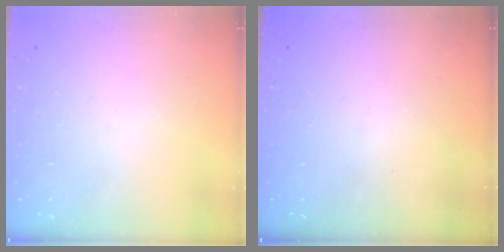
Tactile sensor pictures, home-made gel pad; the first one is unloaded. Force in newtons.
{"total": 0.0}